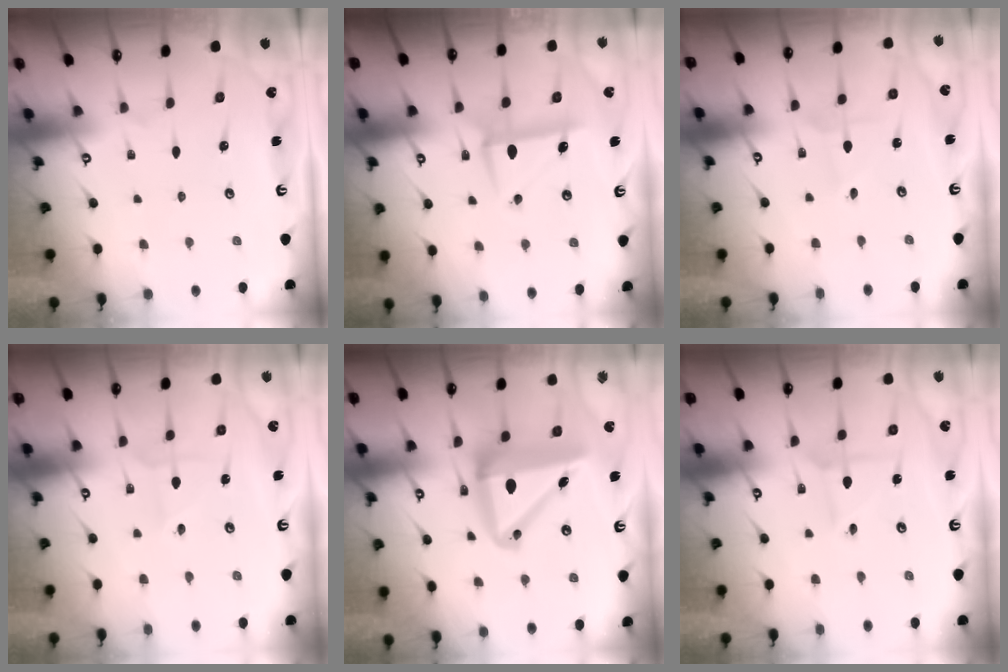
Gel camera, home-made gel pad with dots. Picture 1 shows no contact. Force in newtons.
{"total": 7.2, "press": 7.1, "slide": 1.0}
{"total": 0.7, "press": 0.7, "slide": 0.0}
{"total": 3.2, "press": 3.2, "slide": 0.3}
{"total": 14.7, "press": 14.5, "slide": 2.7}
{"total": 2.9, "press": 2.8, "slide": 0.3}